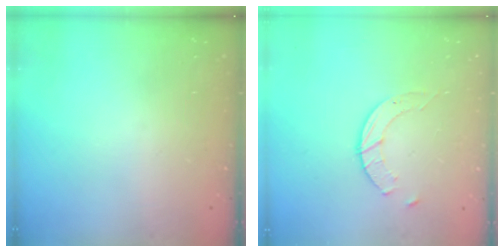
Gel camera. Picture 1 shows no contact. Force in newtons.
{"total": 5.1, "press": 5.1, "slide": 0.6}